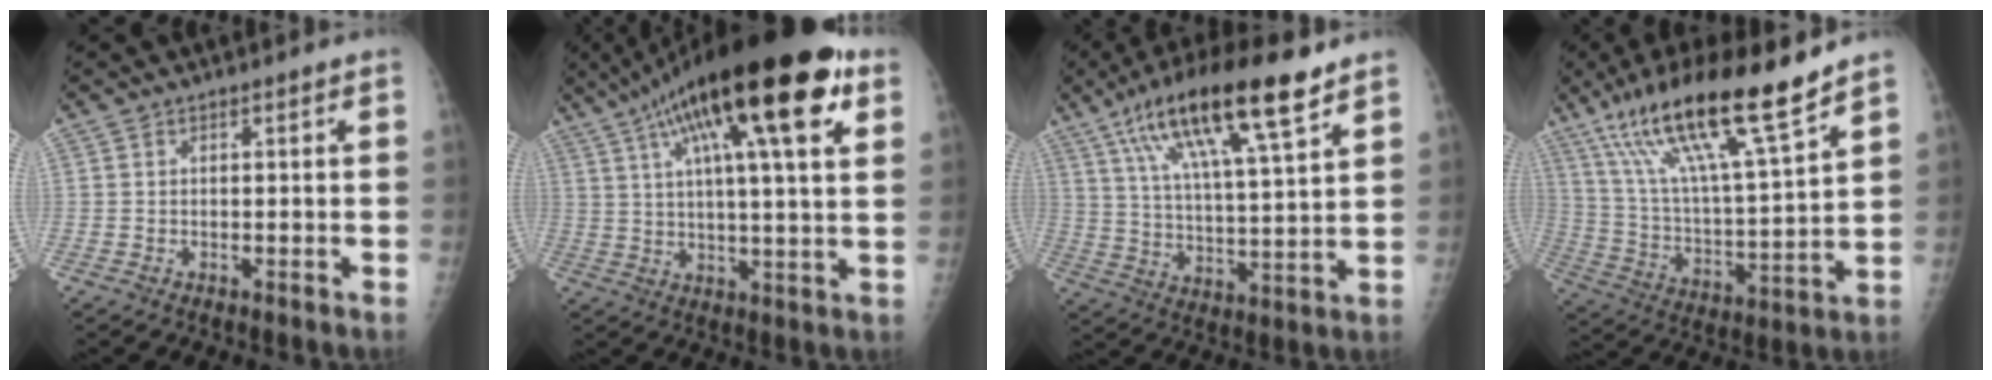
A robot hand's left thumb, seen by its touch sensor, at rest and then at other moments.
{"total": 25.5, "force": [12.0, 6.2, 21.6], "torque": [-0.347, 0.013, 0.186]}
{"total": 19.4, "force": [11.3, 4.0, 15.2], "torque": [-0.259, -0.023, 0.203]}
{"total": 21.3, "force": [14.7, 2.6, 15.1], "torque": [-0.256, -0.055, 0.267]}